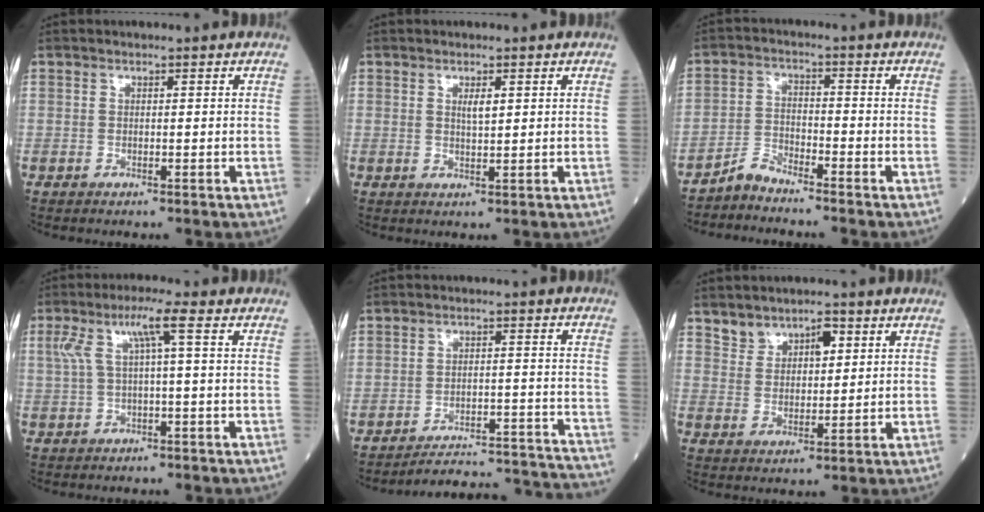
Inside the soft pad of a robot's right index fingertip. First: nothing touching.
{"total": 1.7, "force": [0.8, 0.3, 1.5], "torque": [-0.027, -0.003, 0.015]}
{"total": 3.2, "force": [-3.2, 0.2, 0.2], "torque": [-0.005, -0.012, -0.063]}
{"total": 5.3, "force": [1.3, -0.1, 5.1], "torque": [-0.106, 0.029, 0.033]}
{"total": 18.2, "force": [-18.1, -0.2, 2.0], "torque": [0.002, 0.016, -0.228]}
{"total": 5.0, "force": [3.3, 2.8, 2.6], "torque": [-0.041, 0.011, 0.062]}